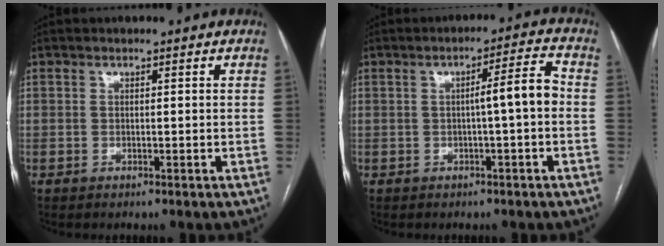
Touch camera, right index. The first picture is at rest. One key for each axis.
{"total": 5.4, "fx": -0.5, "fy": 0.0, "fz": 5.3, "tx": -0.077, "ty": 0.015, "tz": -0.007}